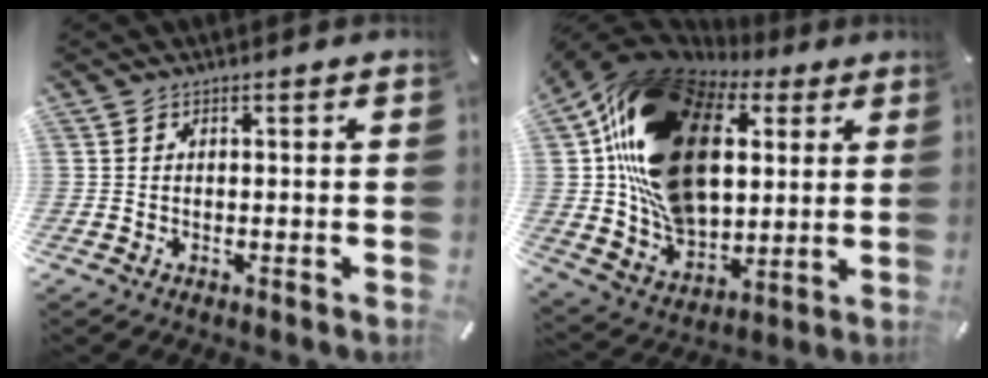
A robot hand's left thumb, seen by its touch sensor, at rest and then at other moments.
{"total": 29.1, "force": [8.0, 19.4, 20.2], "torque": [-0.399, -0.022, 0.149]}